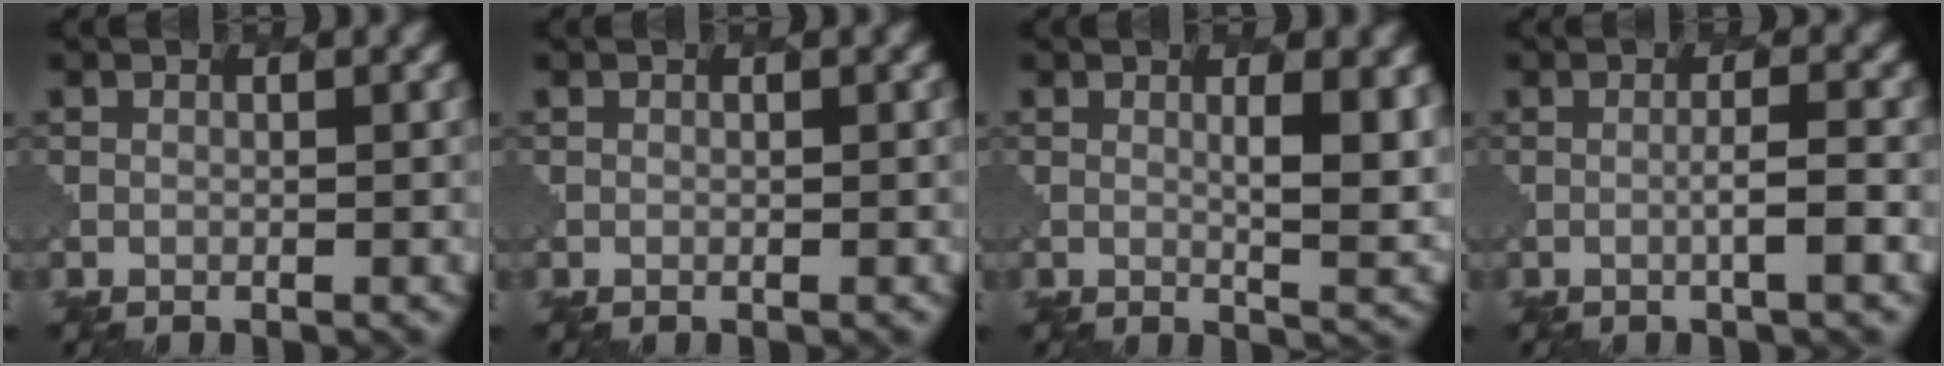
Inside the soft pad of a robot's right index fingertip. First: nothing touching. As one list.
[{"total": 0.0}, {"total": 5.0, "force": [1.2, 1.2, 4.7], "torque": [-0.066, -0.006, 0.024]}, {"total": 1.8, "force": [-0.2, 0.1, 1.7], "torque": [-0.027, 0.007, -0.012]}]